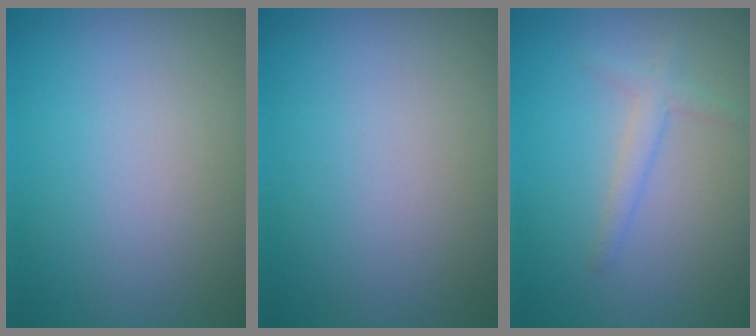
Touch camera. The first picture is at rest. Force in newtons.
{"total": 0.0}
{"total": 1.6, "press": 1.6, "slide": 0.1}